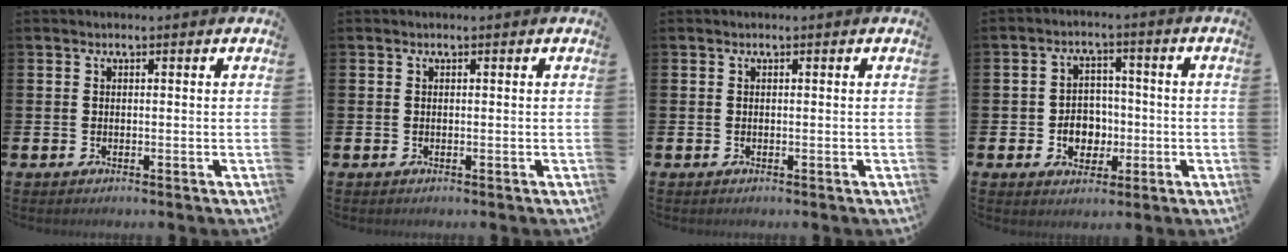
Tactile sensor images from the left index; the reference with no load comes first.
{"total": 0.0}
{"total": 0.0}
{"total": 4.6, "force": [-1.0, 4.0, 1.9], "torque": [-0.027, 0.001, -0.027]}